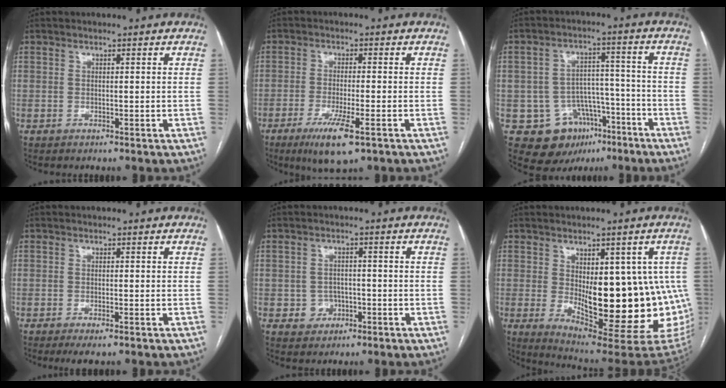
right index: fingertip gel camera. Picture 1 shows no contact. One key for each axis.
{"total": 6.9, "fx": -3.8, "fy": 0.9, "fz": 5.7, "tx": -0.106, "ty": -0.017, "tz": -0.059}
{"total": 11.4, "fx": -5.7, "fy": 9.0, "fz": 4.1, "tx": -0.056, "ty": 0.036, "tz": -0.073}
{"total": 2.7, "fx": -1.8, "fy": 0.5, "fz": 2.0, "tx": -0.029, "ty": -0.005, "tz": -0.027}
{"total": 3.3, "fx": -1.0, "fy": 3.0, "fz": 0.9, "tx": -0.005, "ty": 0.008, "tz": -0.009}
{"total": 20.6, "fx": -1.9, "fy": 7.5, "fz": 19.2, "tx": -0.184, "ty": 0.000, "tz": 0.003}